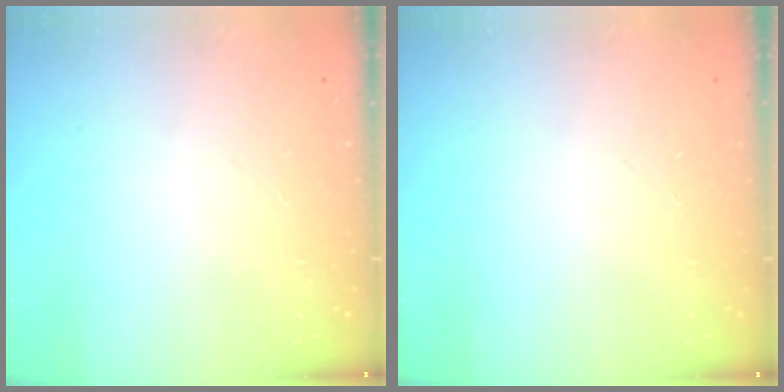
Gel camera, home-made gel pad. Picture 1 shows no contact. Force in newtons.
{"total": 0.0}